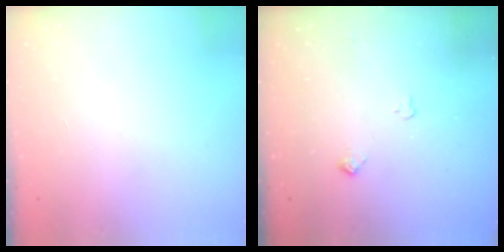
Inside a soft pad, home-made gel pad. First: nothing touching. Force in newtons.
{"total": 4.2, "press": 4.2, "slide": 0.7}